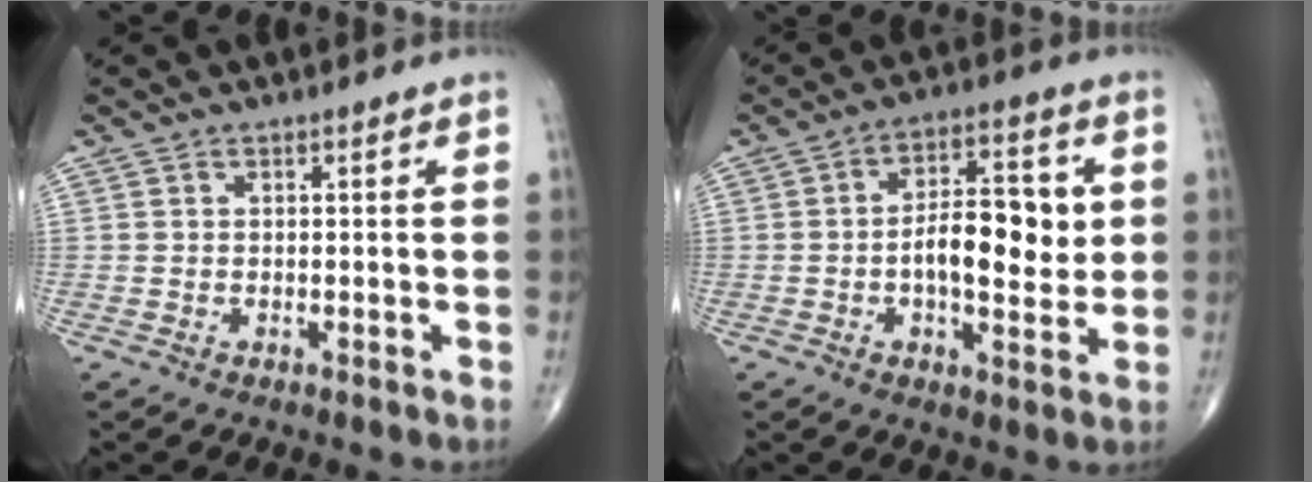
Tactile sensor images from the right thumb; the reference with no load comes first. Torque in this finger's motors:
{"motor_torque": [-0.68, 0.91, 0.18, -0.05, 0.25]}